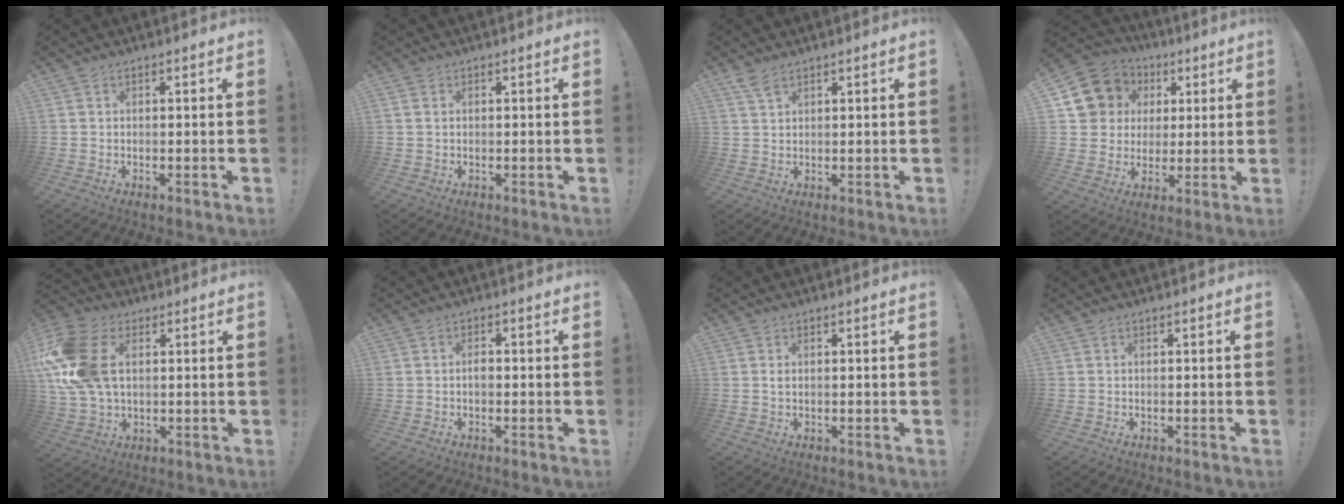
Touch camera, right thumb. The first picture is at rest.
{"total": 1.0, "force": [0.3, 0.9, 0.2], "torque": [-0.002, 0.003, 0.006]}
{"total": 3.5, "force": [2.6, 1.0, 2.0], "torque": [-0.036, -0.014, 0.048]}
{"total": 13.2, "force": [4.6, 11.6, 4.3], "torque": [-0.067, -0.017, 0.104]}
{"total": 19.3, "force": [4.1, 13.1, 13.5], "torque": [-0.281, 0.003, 0.078]}
{"total": 1.9, "force": [-0.3, 1.4, 1.3], "torque": [-0.018, 0.003, -0.009]}
{"total": 0.8, "force": [0.4, 0.3, 0.6], "torque": [-0.005, -0.002, 0.005]}
{"total": 0.0}